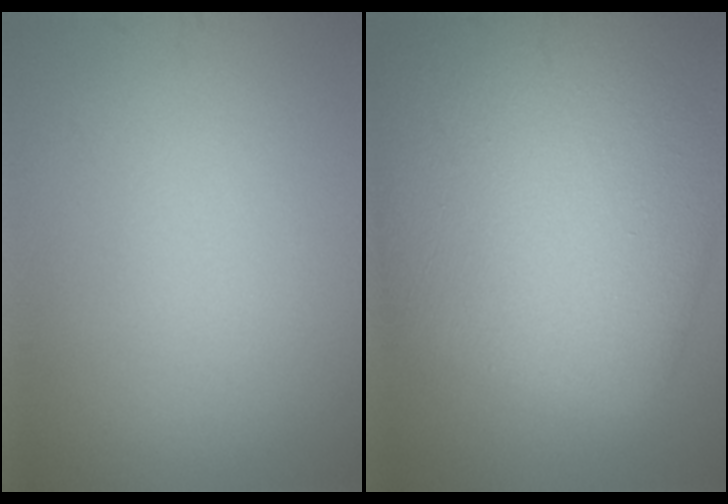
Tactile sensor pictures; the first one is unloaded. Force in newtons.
{"total": 17.1, "press": 17.1, "slide": 0.5}